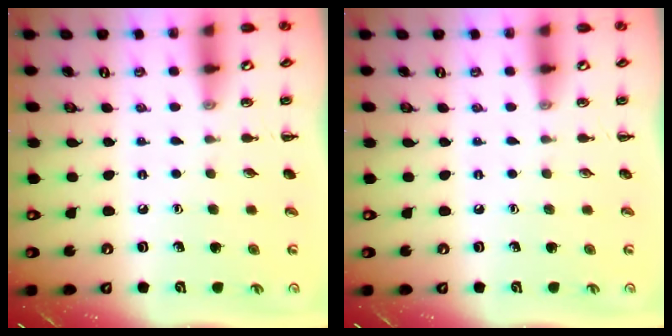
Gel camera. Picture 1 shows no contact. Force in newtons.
{"total": 0.0}